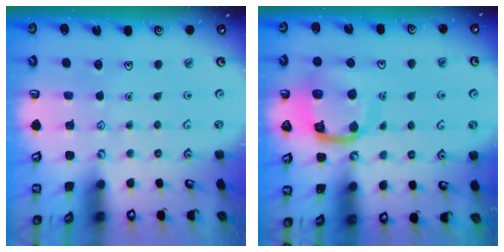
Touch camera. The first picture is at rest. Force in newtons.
{"total": 11.5, "press": 11.4, "slide": 1.4}